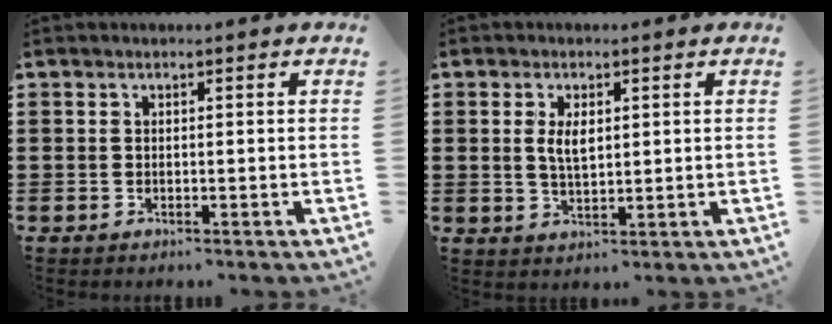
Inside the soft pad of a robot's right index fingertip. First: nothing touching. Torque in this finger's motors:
{"motor_torque": [0.26, 0.26, 0.40, 0.07]}